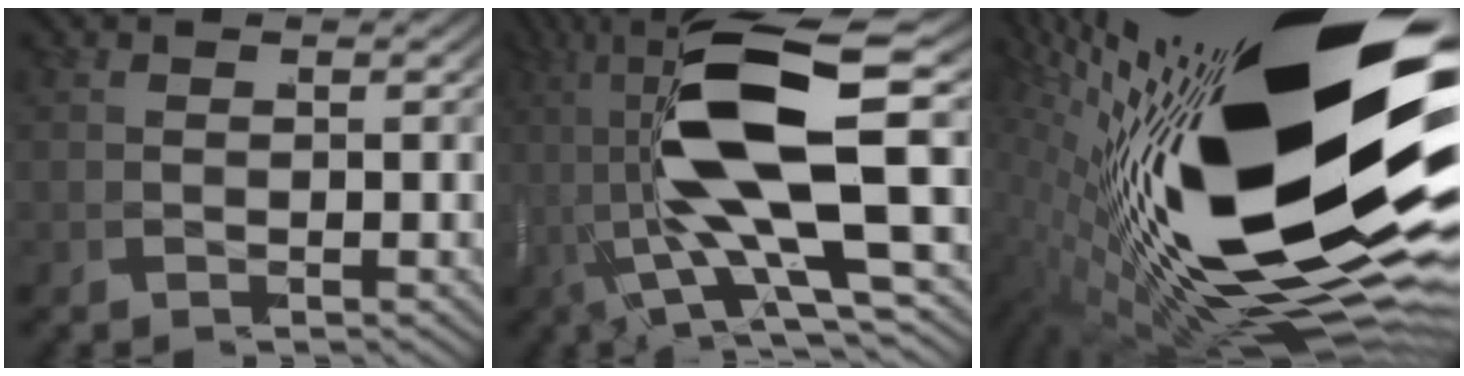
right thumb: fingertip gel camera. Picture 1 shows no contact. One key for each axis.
{"total": 15.1, "fx": 0.9, "fy": 6.5, "fz": 13.5, "tx": -0.274, "ty": -0.016, "tz": 0.021}
{"total": 25.8, "fx": -0.8, "fy": 11.5, "fz": 23.1, "tx": -0.388, "ty": -0.034, "tz": 0.024}